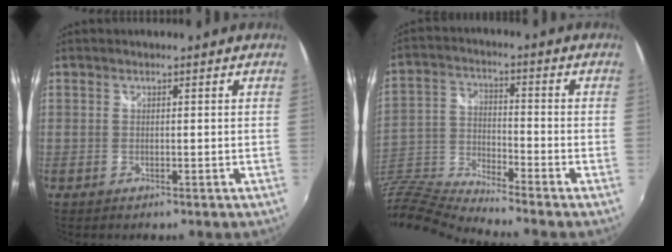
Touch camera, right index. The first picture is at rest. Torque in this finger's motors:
{"motor_torque": [-1.70, -0.43, -1.05, -0.21]}